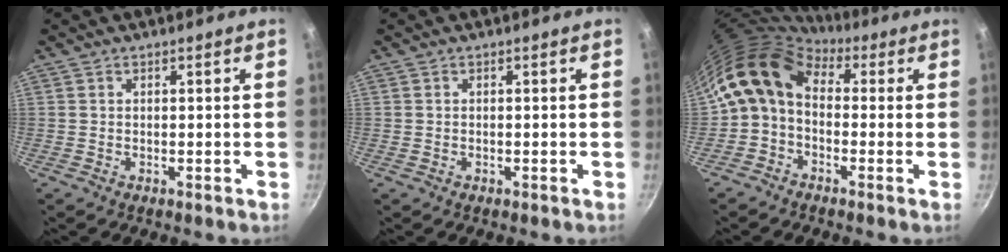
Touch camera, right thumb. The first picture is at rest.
{"total": 0.0}
{"total": 9.9, "force": [1.0, 7.1, 6.8], "torque": [-0.112, 0.026, -0.007]}